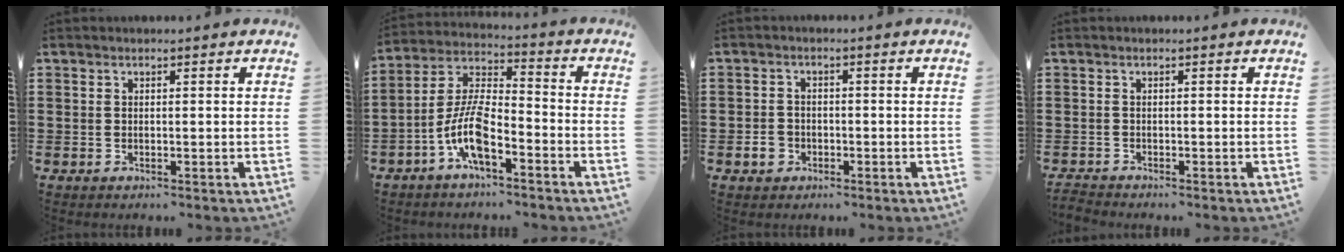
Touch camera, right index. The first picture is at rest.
{"total": 8.9, "force": [-4.6, 3.1, 7.0], "torque": [-0.171, -0.007, -0.093]}
{"total": 2.6, "force": [-1.2, 2.1, 1.1], "torque": [-0.032, -0.004, -0.026]}
{"total": 0.7, "force": [-0.7, -0.1, 0.0], "torque": [-0.001, 0.001, -0.015]}